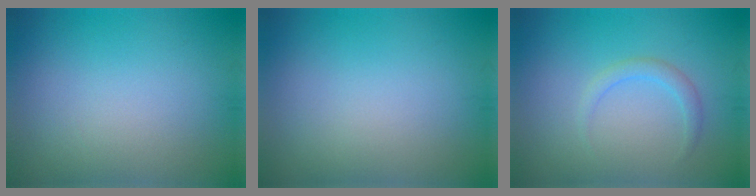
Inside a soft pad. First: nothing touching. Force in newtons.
{"total": 0.0}
{"total": 1.5, "press": 1.5, "slide": 0.1}